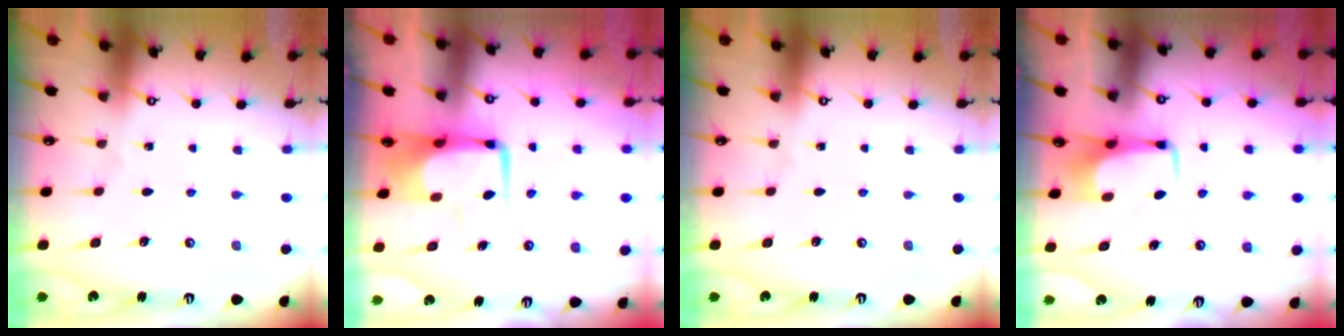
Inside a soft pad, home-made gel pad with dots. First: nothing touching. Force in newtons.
{"total": 0.6, "press": 0.2, "slide": 0.5}
{"total": 0.0}
{"total": 2.9, "press": 2.9, "slide": 0.4}